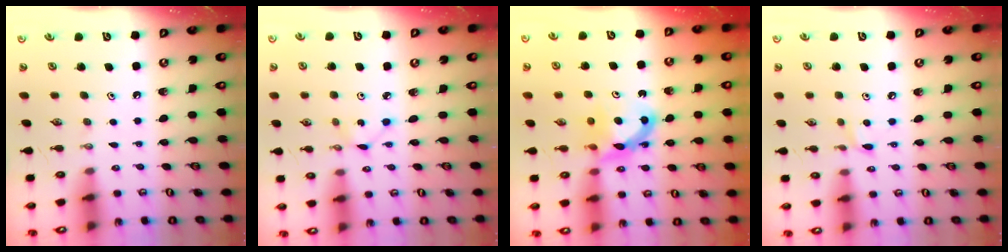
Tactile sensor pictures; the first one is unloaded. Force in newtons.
{"total": 2.0, "press": 2.0, "slide": 0.3}
{"total": 7.4, "press": 7.3, "slide": 0.5}
{"total": 5.3, "press": 5.3, "slide": 0.5}